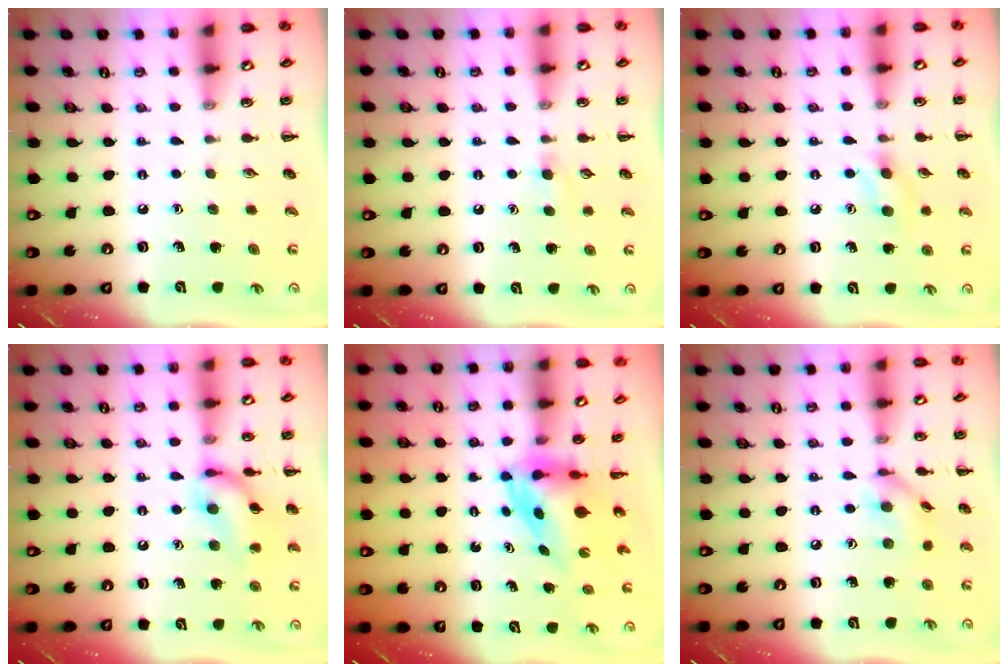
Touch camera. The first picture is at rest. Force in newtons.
{"total": 3.6, "press": 3.3, "slide": 1.5}
{"total": 6.2, "press": 5.9, "slide": 1.8}
{"total": 12.9, "press": 12.8, "slide": 1.2}
{"total": 4.0, "press": 3.9, "slide": 1.0}
{"total": 8.8, "press": 8.8, "slide": 0.9}